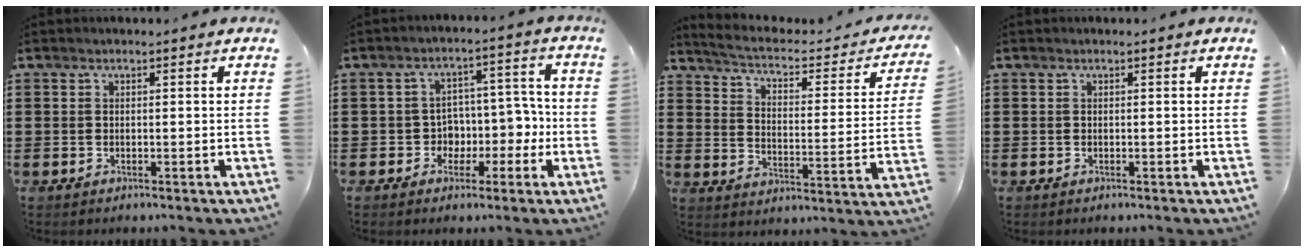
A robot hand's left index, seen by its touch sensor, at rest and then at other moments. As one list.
[{"total": 5.1, "force": [-1.0, 4.8, 1.4], "torque": [-0.040, 0.001, -0.022]}, {"total": 2.8, "force": [2.3, 0.3, 1.6], "torque": [-0.048, -0.025, 0.029]}, {"total": 0.0}]